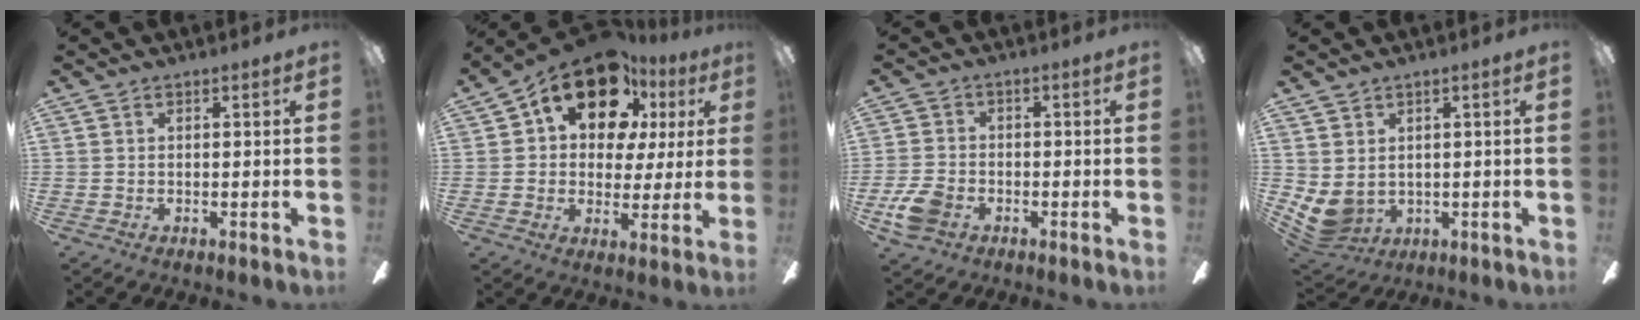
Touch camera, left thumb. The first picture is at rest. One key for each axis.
{"total": 16.8, "fx": 10.0, "fy": 9.6, "fz": 9.4, "tx": -0.153, "ty": -0.051, "tz": 0.176}
{"total": 6.6, "fx": -3.2, "fy": 4.6, "fz": 3.5, "tx": -0.083, "ty": 0.012, "tz": -0.060}
{"total": 5.0, "fx": 0.3, "fy": 4.3, "fz": 2.5, "tx": -0.083, "ty": -0.016, "tz": 0.004}